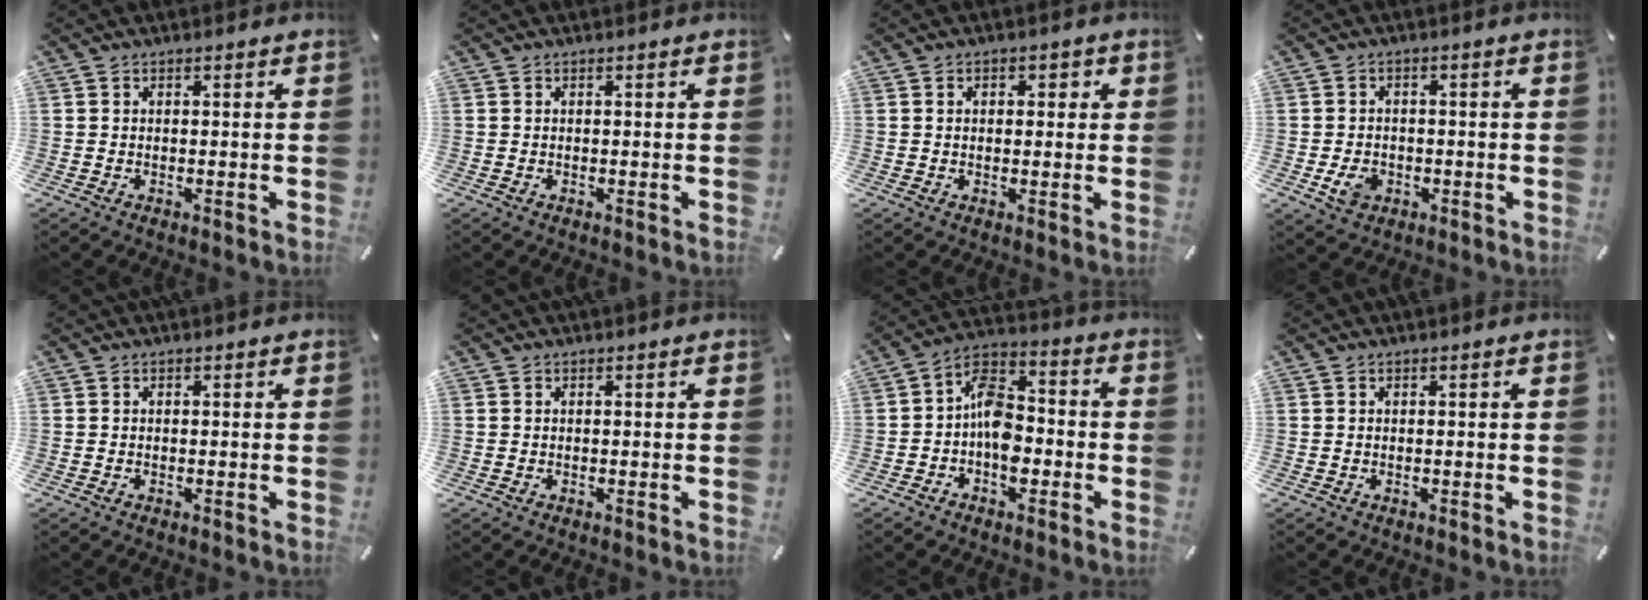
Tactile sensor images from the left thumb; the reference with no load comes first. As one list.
[{"total": 0.0}, {"total": 2.2, "force": [0.1, 1.6, 1.6], "torque": [-0.017, 0.001, -0.005]}, {"total": 5.0, "force": [-1.6, 3.9, 2.6], "torque": [-0.053, -0.002, -0.031]}, {"total": 0.0}, {"total": 0.0}, {"total": 9.5, "force": [-2.8, 6.4, 6.5], "torque": [-0.133, 0.022, -0.049]}, {"total": 0.0}]